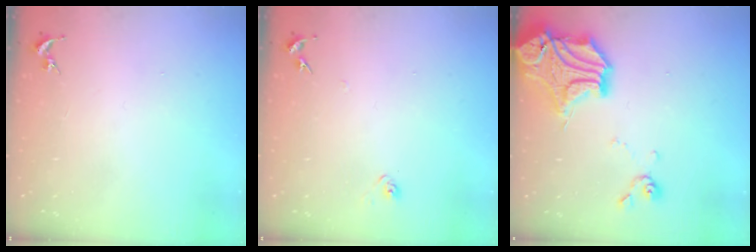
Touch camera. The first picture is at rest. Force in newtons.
{"total": 5.0, "press": 5.0, "slide": 0.7}
{"total": 20.2, "press": 20.0, "slide": 2.5}